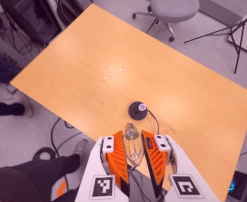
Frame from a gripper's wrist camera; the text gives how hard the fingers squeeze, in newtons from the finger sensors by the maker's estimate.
{"total": 14.3, "left": 15.7, "right": 13.0}